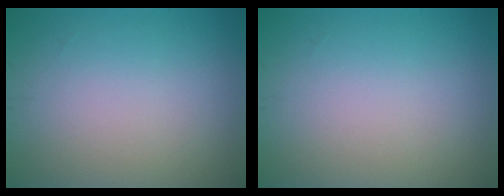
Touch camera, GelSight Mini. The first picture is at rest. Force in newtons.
{"total": 0.0}